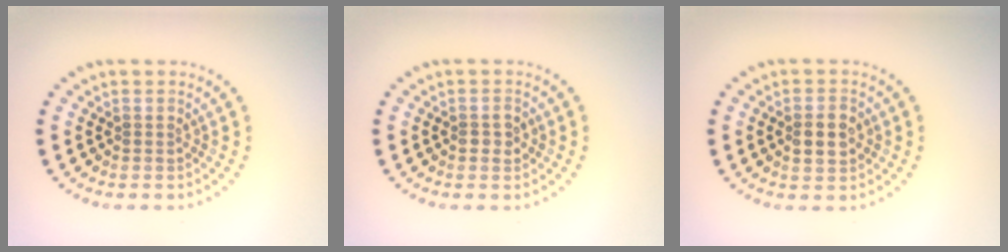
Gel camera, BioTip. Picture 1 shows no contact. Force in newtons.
{"total": 1.3, "press": 1.3, "slide": 0.2}
{"total": 2.9, "press": 2.9, "slide": 0.1}